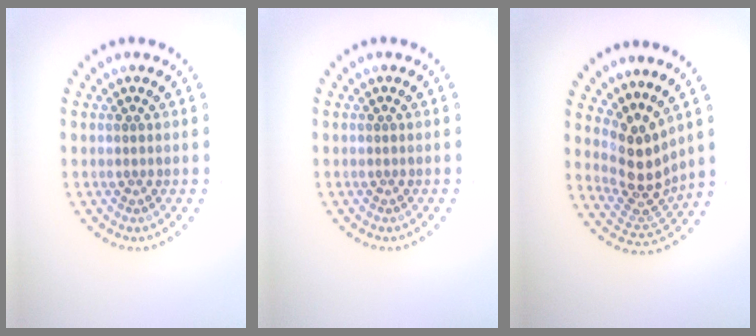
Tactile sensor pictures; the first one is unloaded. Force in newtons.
{"total": 0.0}
{"total": 4.2, "press": 3.1, "slide": 2.9}